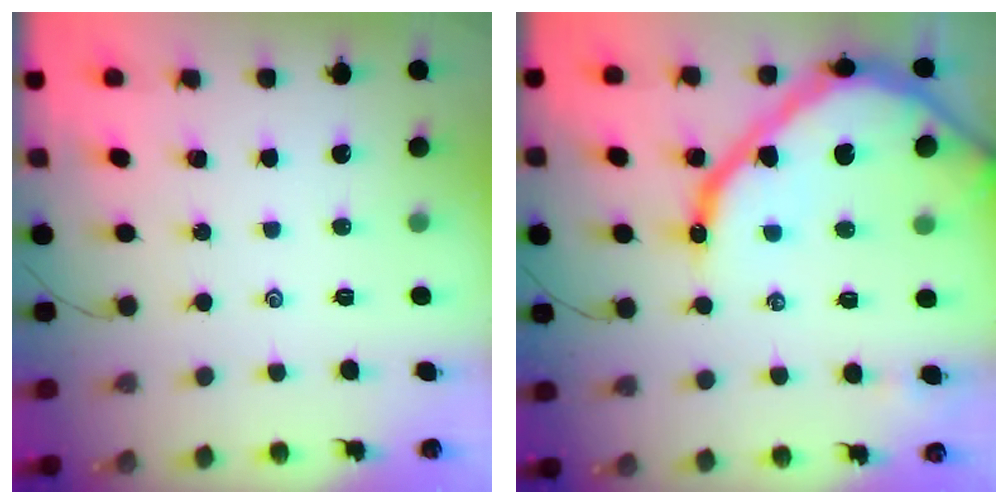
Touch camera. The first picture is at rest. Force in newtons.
{"total": 21.7, "press": 21.6, "slide": 1.9}